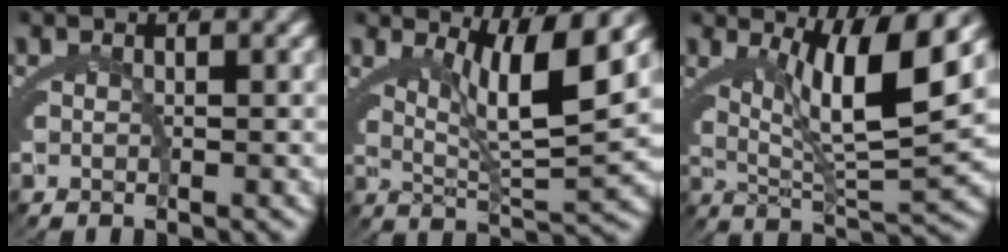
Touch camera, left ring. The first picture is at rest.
{"total": 6.8, "force": [2.9, 1.2, 6.1], "torque": [-0.096, -0.003, 0.050]}
{"total": 8.5, "force": [2.8, 2.3, 7.7], "torque": [-0.126, -0.002, 0.048]}